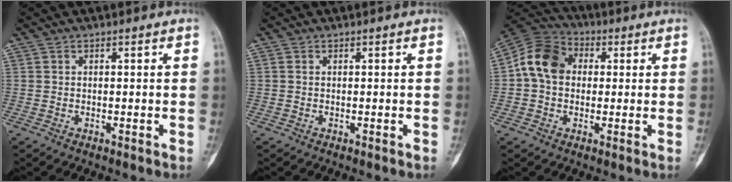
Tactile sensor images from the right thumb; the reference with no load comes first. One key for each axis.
{"total": 0.0}
{"total": 11.0, "fx": 1.1, "fy": 8.6, "fz": 6.7, "tx": -0.110, "ty": 0.025, "tz": 0.005}